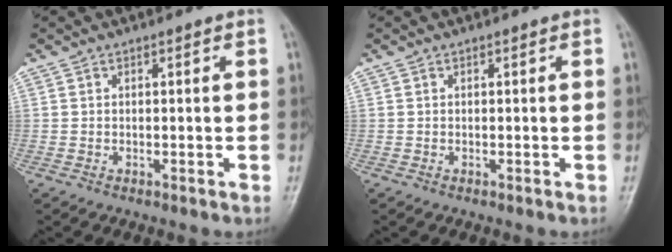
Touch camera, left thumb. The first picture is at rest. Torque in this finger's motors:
{"motor_torque": [0.00, 0.00, -0.01, -0.01, 0.00]}